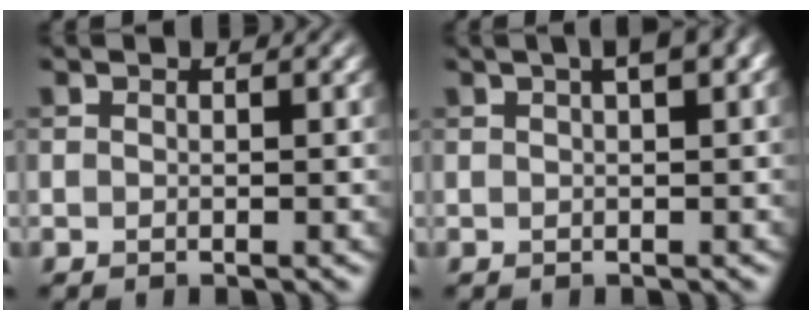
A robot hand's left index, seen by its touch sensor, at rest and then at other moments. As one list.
[{"total": 3.0, "force": [1.4, 0.8, 2.6], "torque": [-0.027, 0.011, 0.013]}]